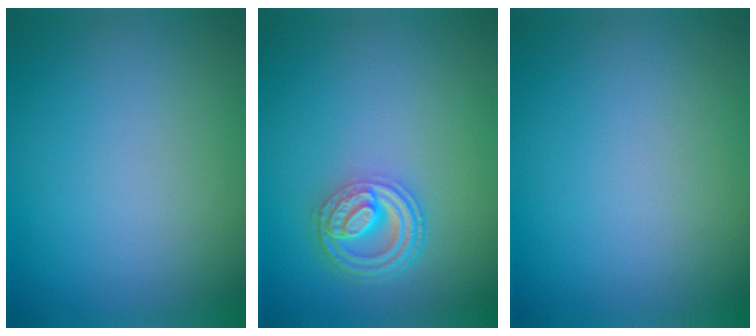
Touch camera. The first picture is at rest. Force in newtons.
{"total": 4.5, "press": 3.4, "slide": 3.0}
{"total": 0.0}